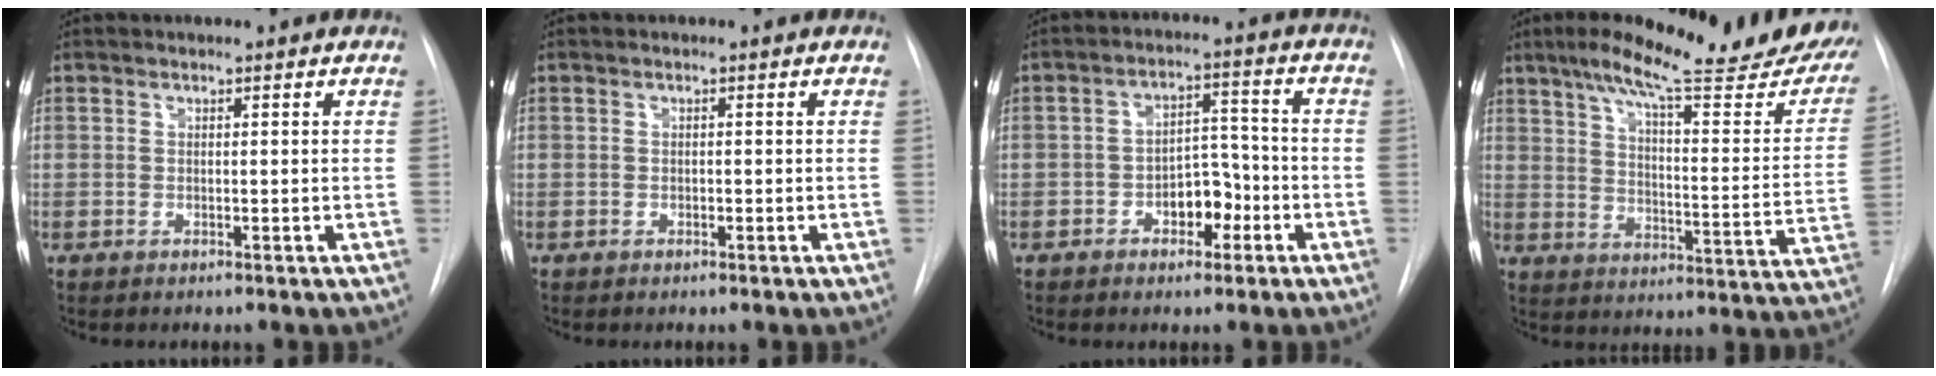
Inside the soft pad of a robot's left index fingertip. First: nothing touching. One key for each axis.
{"total": 0.9, "fx": -0.9, "fy": 0.1, "fz": 0.1, "tx": 0.001, "ty": -0.005, "tz": -0.015}
{"total": 6.4, "fx": -3.4, "fy": 3.4, "fz": 4.2, "tx": -0.059, "ty": 0.016, "tz": -0.052}
{"total": 27.0, "fx": 22.1, "fy": 3.0, "fz": 15.2, "tx": -0.220, "ty": -0.066, "tz": 0.278}